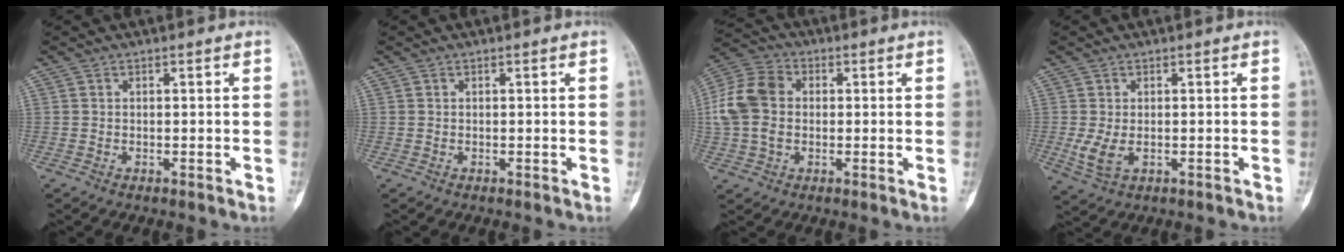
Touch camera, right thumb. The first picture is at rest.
{"total": 0.0}
{"total": 11.1, "force": [0.6, 8.3, 7.3], "torque": [-0.146, 0.027, 0.003]}
{"total": 4.0, "force": [-0.6, 2.3, 3.2], "torque": [-0.079, -0.009, -0.005]}